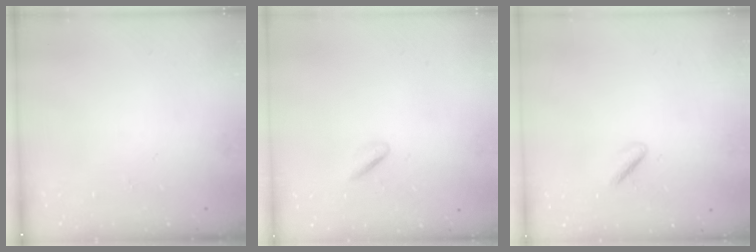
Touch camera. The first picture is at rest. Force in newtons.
{"total": 0.8, "press": 0.7, "slide": 0.4}
{"total": 1.5, "press": 1.2, "slide": 0.8}